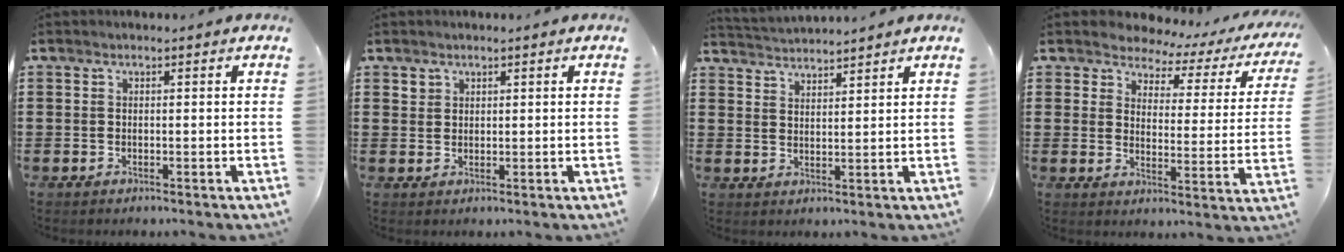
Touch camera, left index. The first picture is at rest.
{"total": 1.3, "force": [1.0, 0.8, 0.1], "torque": [-0.006, 0.000, 0.022]}
{"total": 2.8, "force": [2.7, -0.5, -0.3], "torque": [-0.004, -0.014, 0.049]}
{"total": 3.3, "force": [2.9, 1.4, 0.6], "torque": [-0.035, -0.018, 0.044]}